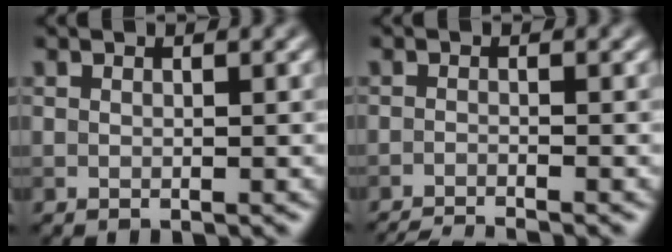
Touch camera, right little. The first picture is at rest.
{"total": 3.8, "force": [-3.5, 0.4, 1.5], "torque": [-0.022, -0.014, -0.062]}